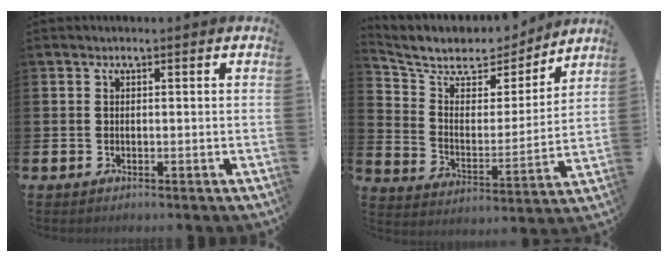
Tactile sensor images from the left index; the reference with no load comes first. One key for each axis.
{"total": 7.6, "fx": 6.7, "fy": 3.2, "fz": 1.7, "tx": -0.078, "ty": -0.048, "tz": 0.115}